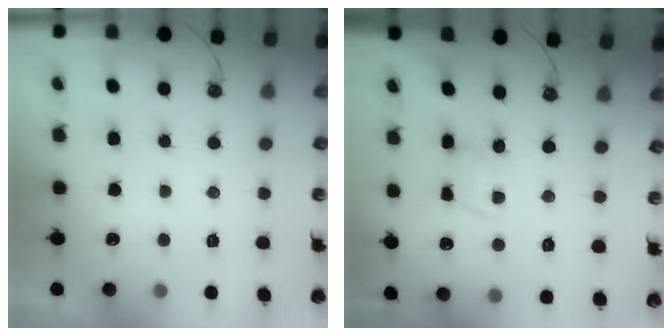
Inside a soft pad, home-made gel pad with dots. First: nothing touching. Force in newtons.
{"total": 8.0, "press": 8.0, "slide": 0.4}